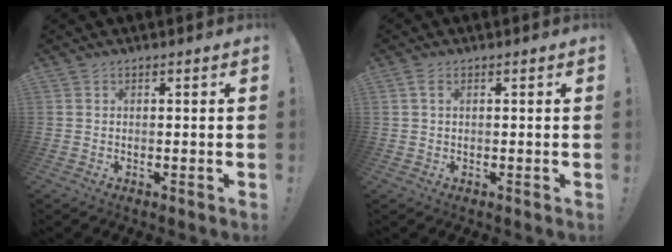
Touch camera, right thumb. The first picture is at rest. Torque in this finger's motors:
{"motor_torque": [0.08, -0.01, 0.12, -0.20, 0.03]}